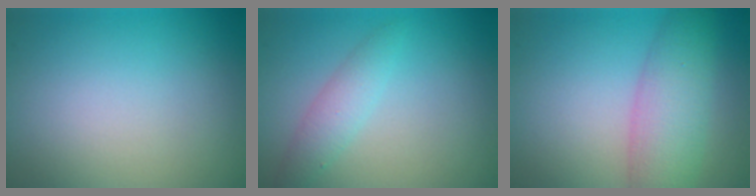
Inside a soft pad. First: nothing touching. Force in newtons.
{"total": 2.1, "press": 2.1, "slide": 0.1}
{"total": 5.9, "press": 5.9, "slide": 0.1}